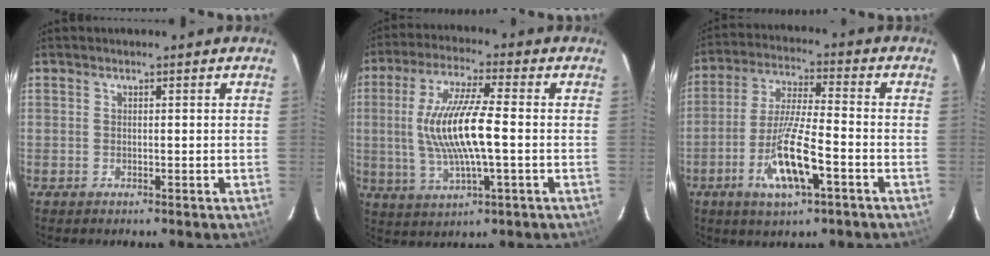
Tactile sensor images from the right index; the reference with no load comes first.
{"total": 13.3, "force": [-0.6, 2.4, 13.1], "torque": [-0.257, -0.001, -0.008]}
{"total": 12.0, "force": [-5.1, 2.1, 10.7], "torque": [-0.216, -0.011, -0.094]}